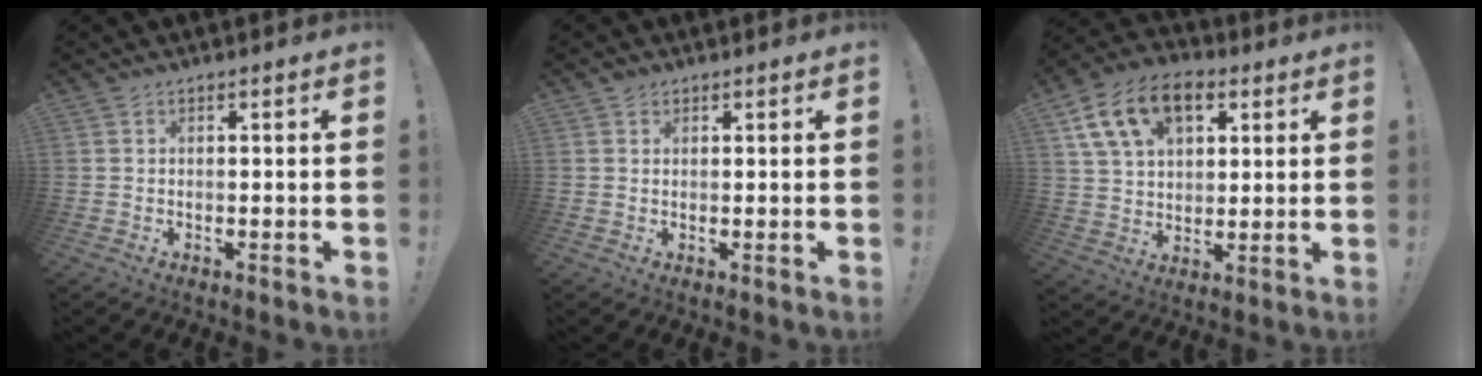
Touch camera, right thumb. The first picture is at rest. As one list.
[{"total": 1.4, "force": [1.1, 0.9, 0.2], "torque": [0.000, 0.000, 0.019]}, {"total": 16.4, "force": [7.4, 10.7, 10.0], "torque": [-0.158, -0.023, 0.140]}]